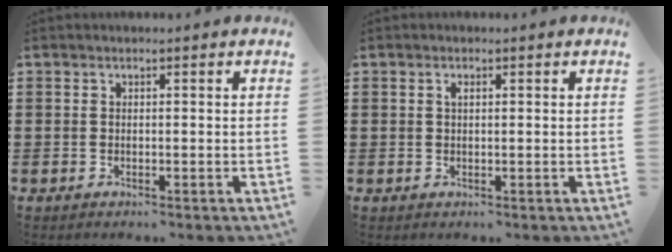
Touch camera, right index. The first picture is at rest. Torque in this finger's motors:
{"motor_torque": [0.25, -0.20, 0.01, 0.00]}